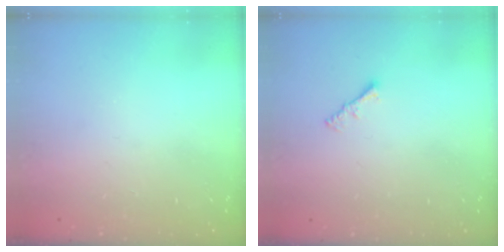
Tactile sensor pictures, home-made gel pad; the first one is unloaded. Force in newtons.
{"total": 1.6, "press": 1.5, "slide": 0.5}